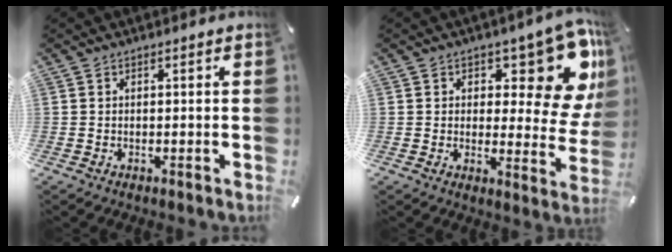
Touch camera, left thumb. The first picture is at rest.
{"total": 14.2, "force": [8.6, 6.5, 9.3], "torque": [-0.103, -0.076, 0.145]}